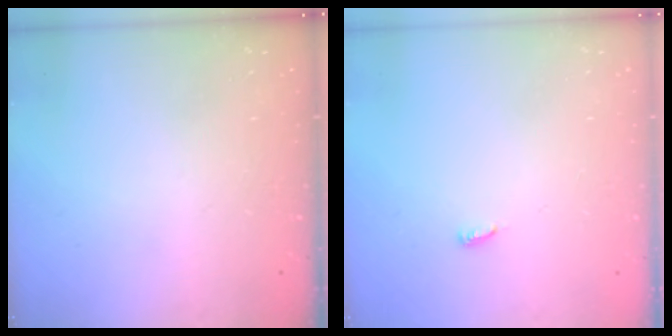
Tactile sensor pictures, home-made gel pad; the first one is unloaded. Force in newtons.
{"total": 3.9, "press": 3.9, "slide": 0.3}